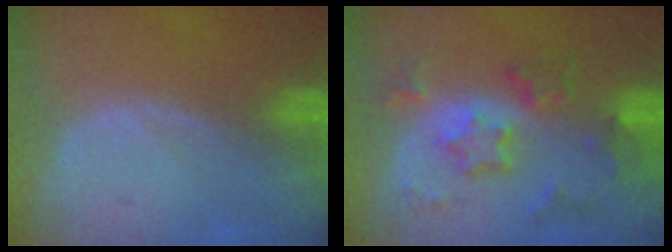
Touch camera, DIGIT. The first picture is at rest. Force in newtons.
{"total": 8.0, "press": 7.0, "slide": 3.9}